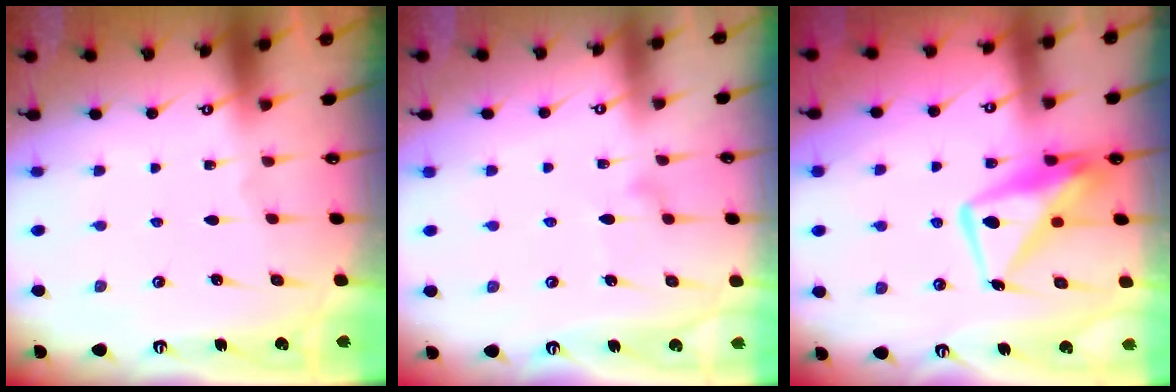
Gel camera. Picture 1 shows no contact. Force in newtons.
{"total": 7.5, "press": 7.4, "slide": 0.5}
{"total": 13.4, "press": 13.4, "slide": 1.1}